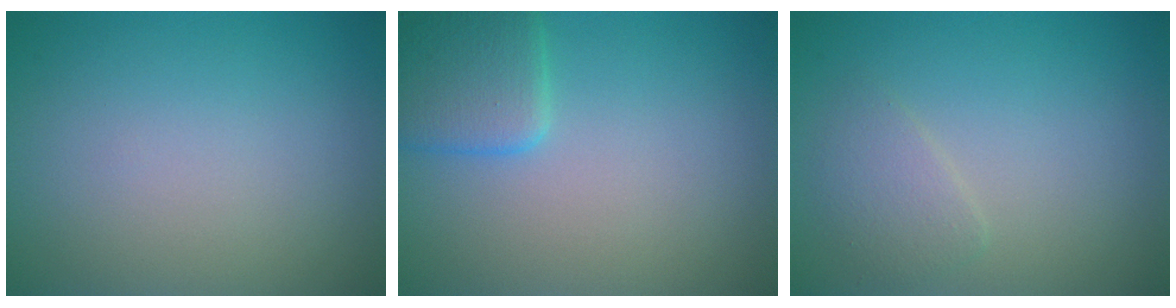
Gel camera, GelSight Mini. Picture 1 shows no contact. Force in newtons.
{"total": 3.6, "press": 3.6, "slide": 0.3}
{"total": 1.7, "press": 1.7, "slide": 0.1}